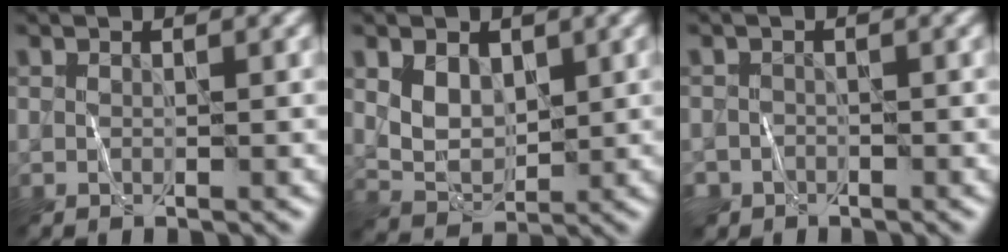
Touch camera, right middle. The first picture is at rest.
{"total": 3.2, "force": [1.2, 2.2, 1.9], "torque": [-0.040, -0.006, 0.026]}
{"total": 2.0, "force": [-1.4, 1.4, -0.1], "torque": [0.014, 0.005, -0.026]}